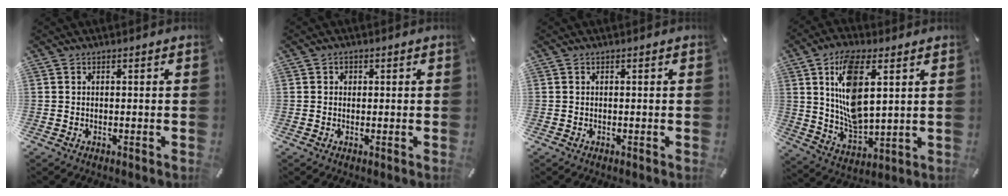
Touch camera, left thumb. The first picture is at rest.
{"total": 1.3, "force": [0.0, 1.2, 0.4], "torque": [-0.002, 0.004, -0.004]}
{"total": 0.0}
{"total": 14.2, "force": [5.2, 7.1, 11.1], "torque": [-0.216, -0.005, 0.093]}